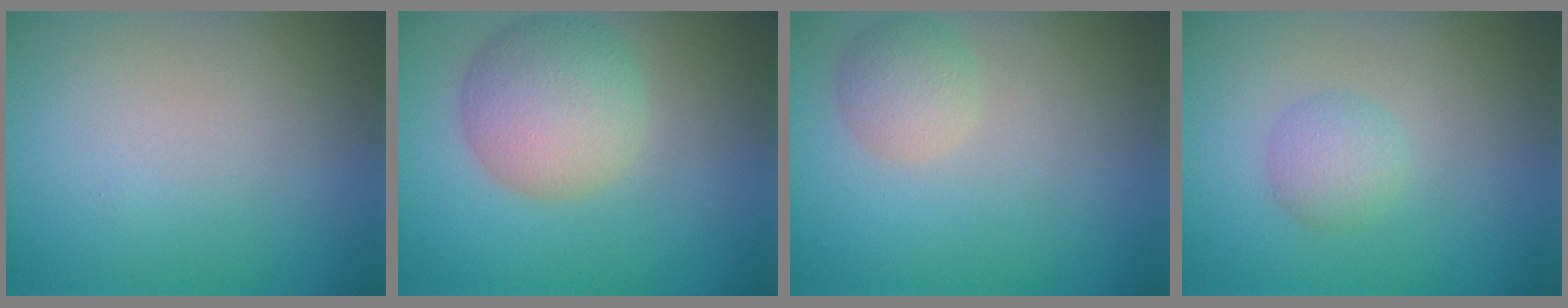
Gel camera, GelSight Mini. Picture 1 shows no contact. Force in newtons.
{"total": 6.1, "press": 6.1, "slide": 0.3}
{"total": 2.3, "press": 2.3, "slide": 0.2}
{"total": 2.1, "press": 2.1, "slide": 0.1}